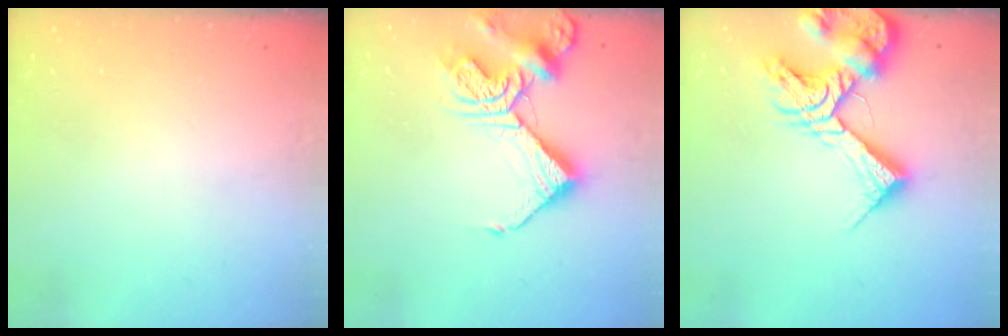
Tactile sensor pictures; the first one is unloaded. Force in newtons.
{"total": 13.0, "press": 12.9, "slide": 1.7}
{"total": 15.1, "press": 14.9, "slide": 1.9}